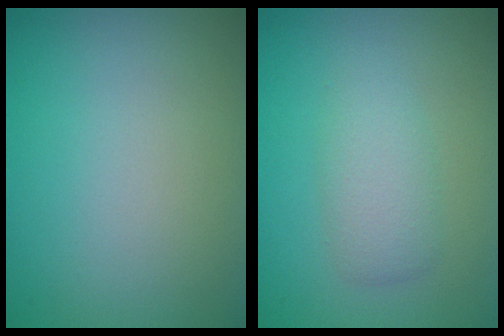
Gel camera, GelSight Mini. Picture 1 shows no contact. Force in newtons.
{"total": 2.6, "press": 2.6, "slide": 0.1}